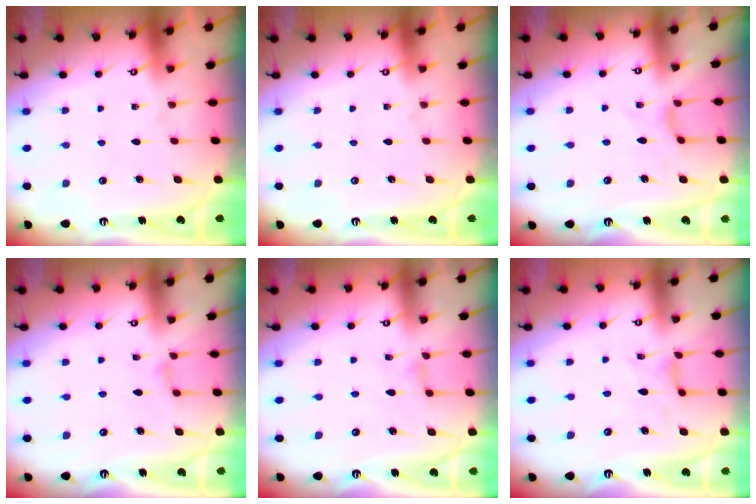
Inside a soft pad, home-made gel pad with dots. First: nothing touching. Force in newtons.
{"total": 0.0}
{"total": 2.6, "press": 2.6, "slide": 0.4}
{"total": 2.9, "press": 2.9, "slide": 0.4}
{"total": 1.4, "press": 1.3, "slide": 0.3}
{"total": 0.8, "press": 0.7, "slide": 0.2}